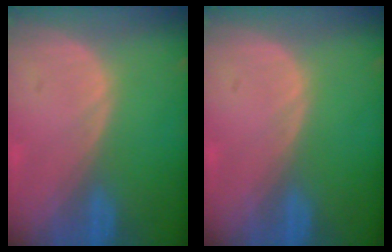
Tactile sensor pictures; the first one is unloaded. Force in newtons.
{"total": 0.0}